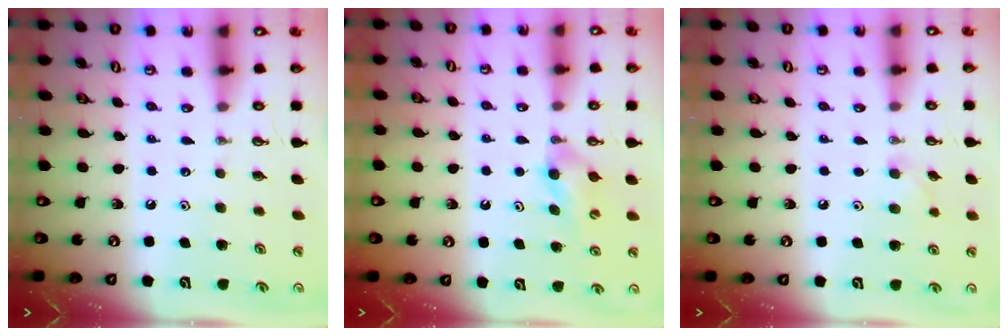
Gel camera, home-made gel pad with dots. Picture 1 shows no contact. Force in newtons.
{"total": 5.4, "press": 5.3, "slide": 1.2}
{"total": 7.4, "press": 6.9, "slide": 2.8}